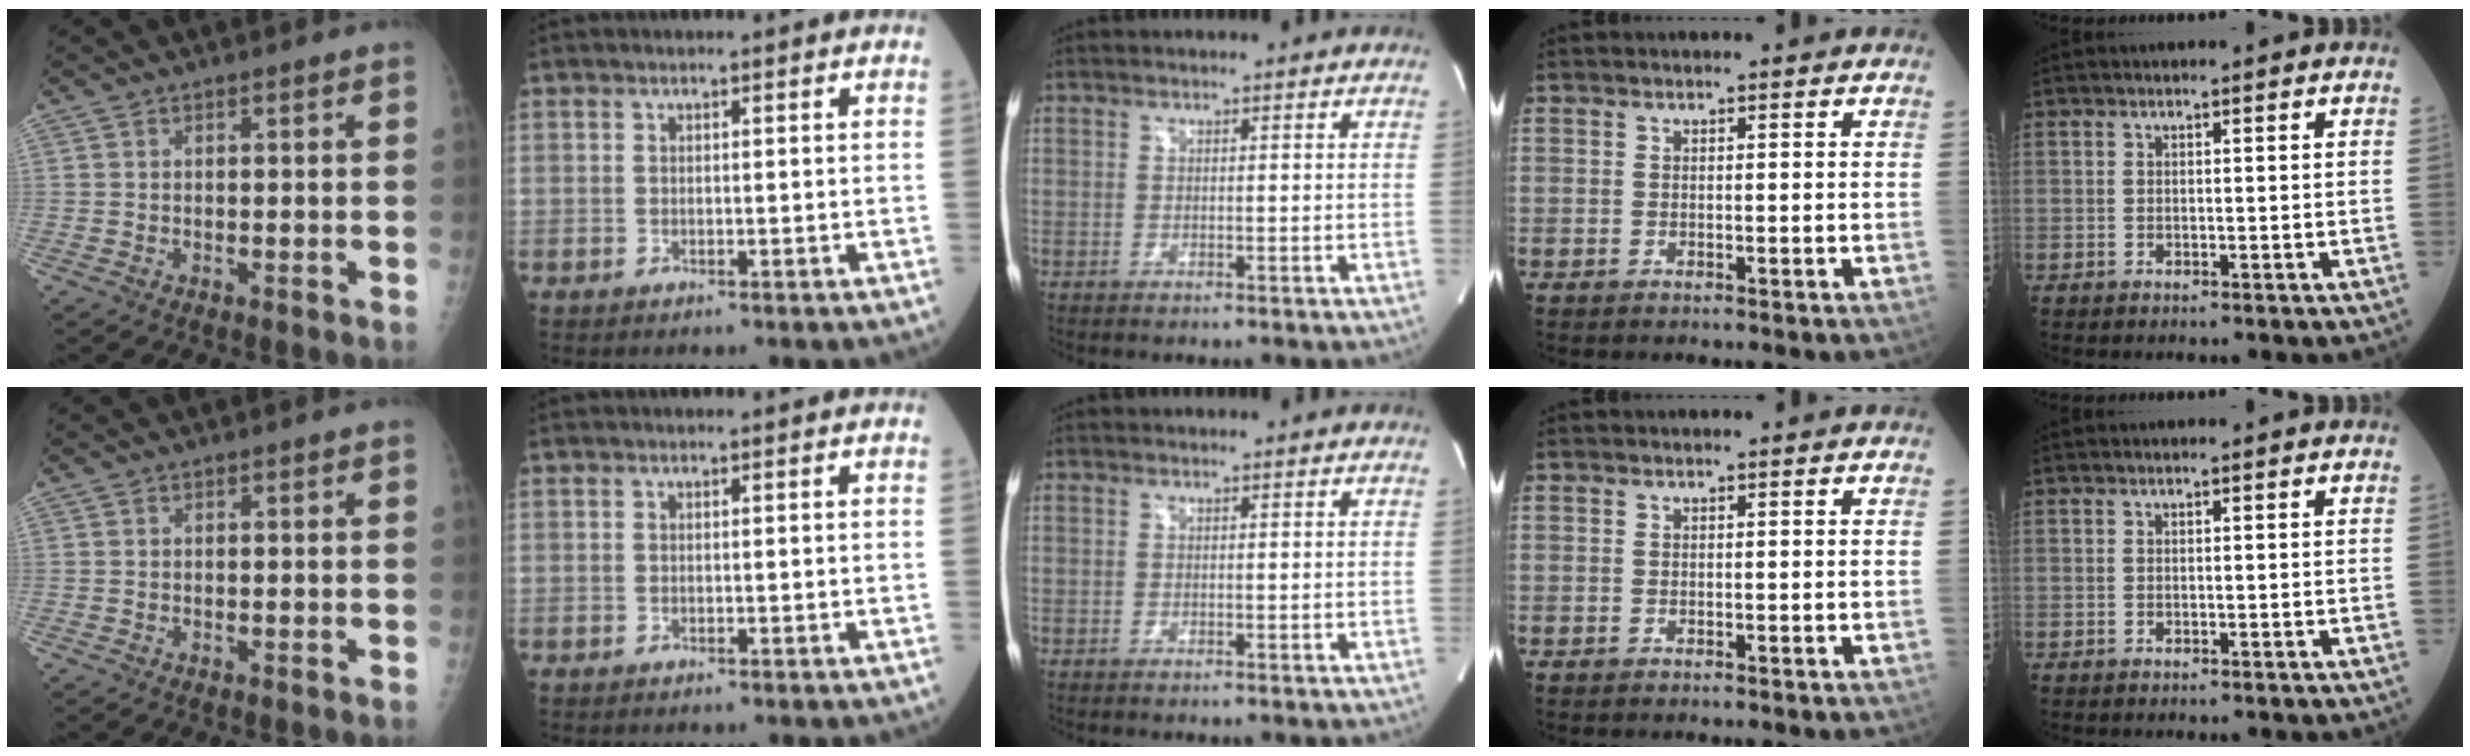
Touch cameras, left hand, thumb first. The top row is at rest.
{}